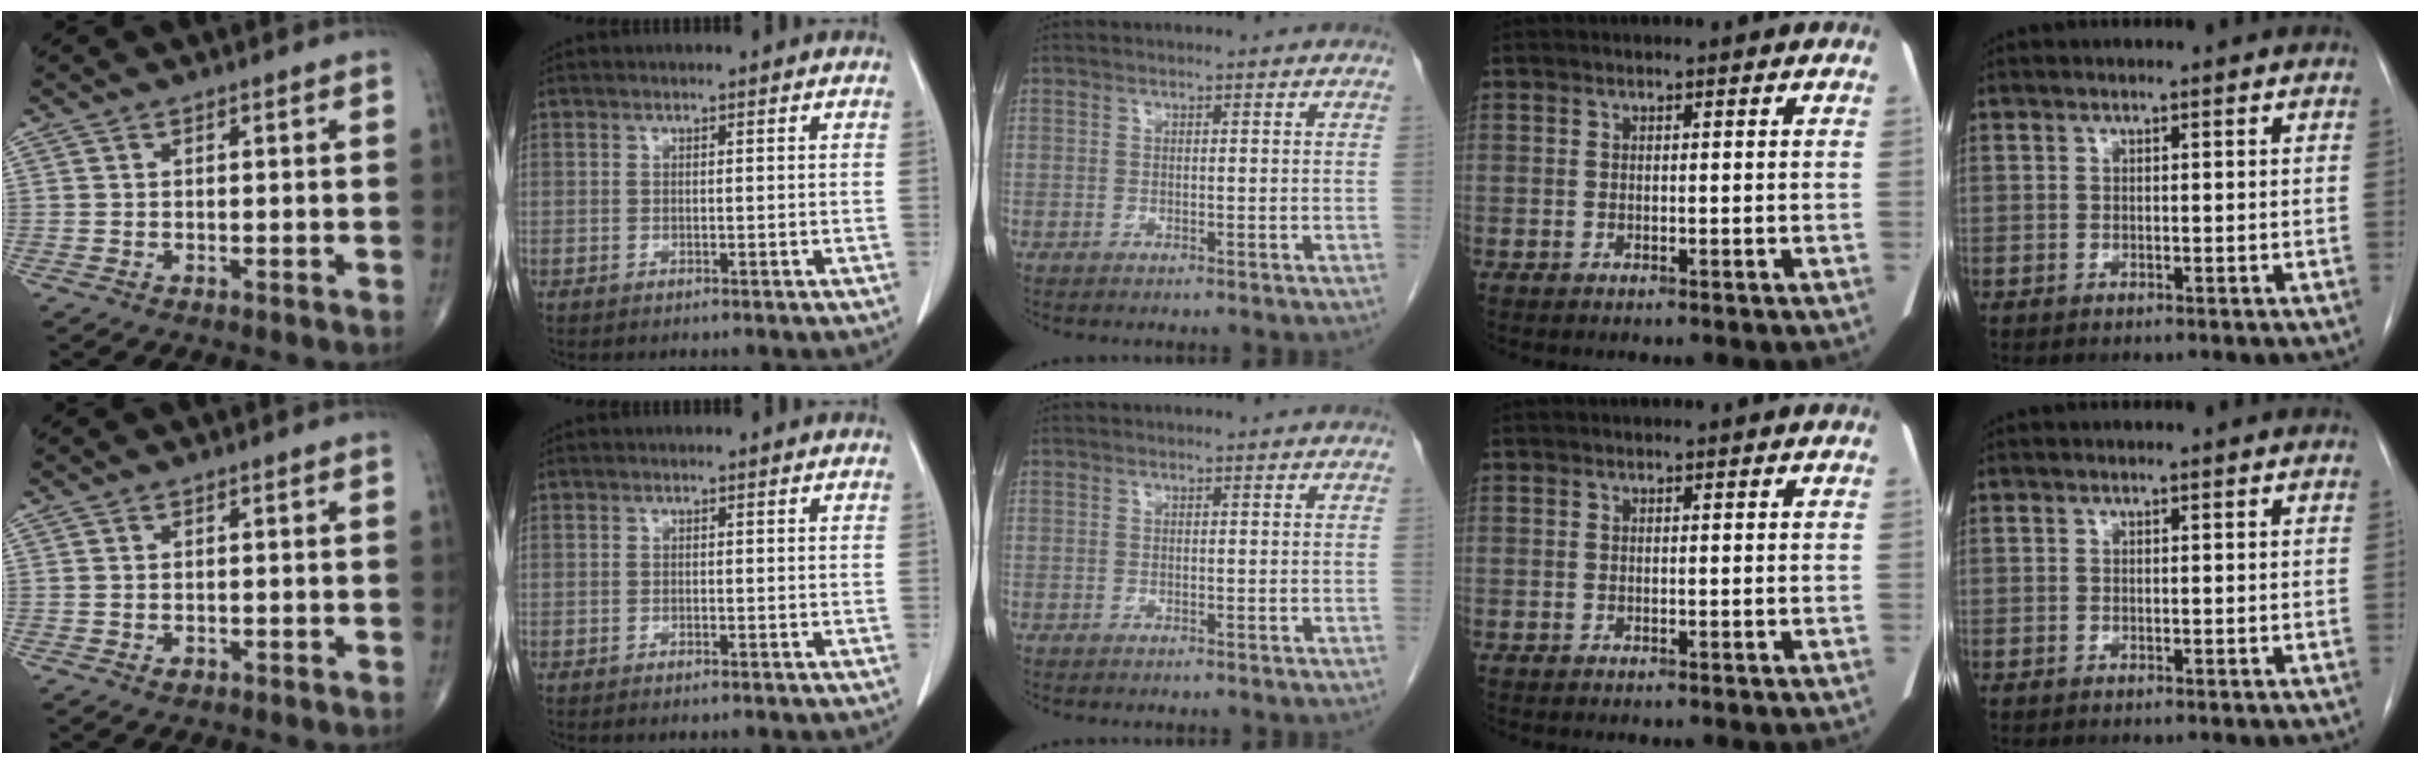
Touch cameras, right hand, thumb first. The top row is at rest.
{"thumb": {"total": 1.1, "force": [-0.4, 0.8, 0.7], "torque": [-0.007, 0.003, -0.003]}, "index": {"total": 0.7, "force": [-0.5, 0.2, 0.4], "torque": [-0.010, -0.002, -0.006]}}